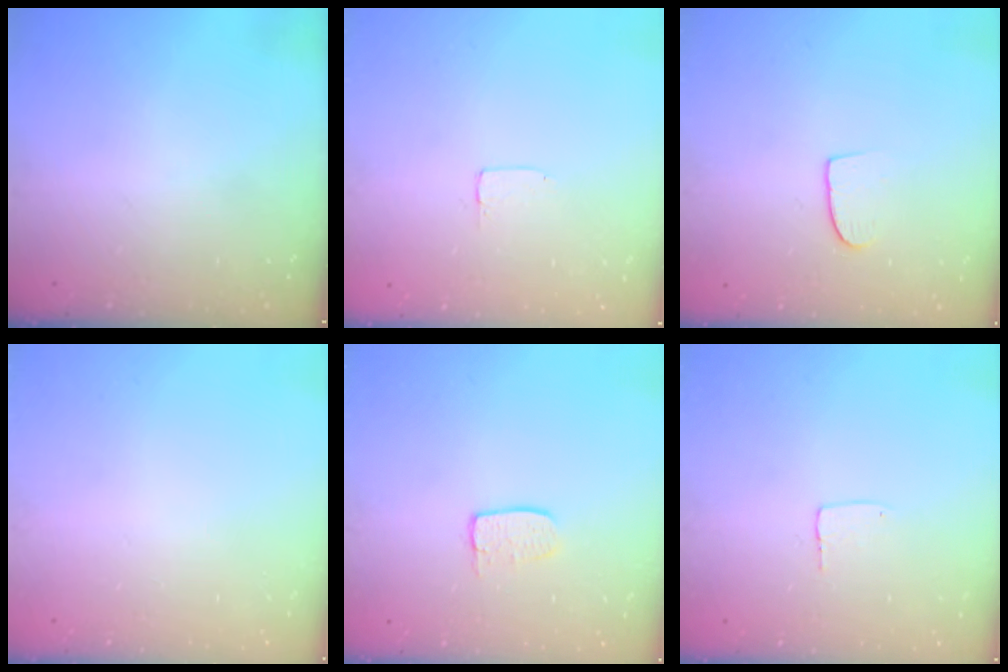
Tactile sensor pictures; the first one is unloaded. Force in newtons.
{"total": 1.2, "press": 1.2, "slide": 0.0}
{"total": 6.8, "press": 6.7, "slide": 0.5}
{"total": 0.0}
{"total": 5.6, "press": 5.6, "slide": 0.4}
{"total": 3.8, "press": 3.8, "slide": 0.1}